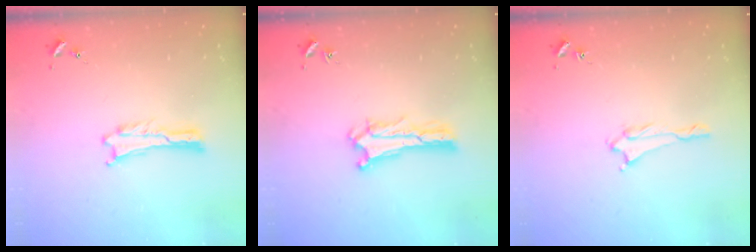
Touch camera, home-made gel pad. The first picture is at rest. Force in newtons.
{"total": 0.9, "press": 0.9, "slide": 0.2}
{"total": 1.3, "press": 1.3, "slide": 0.1}